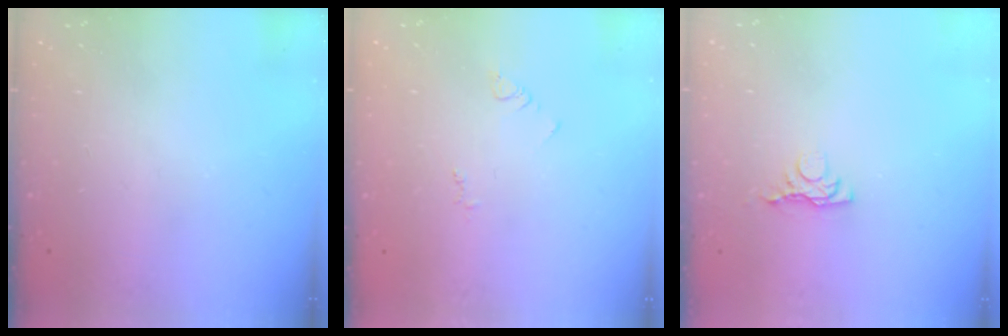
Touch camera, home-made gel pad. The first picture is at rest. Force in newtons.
{"total": 2.9, "press": 2.9, "slide": 0.4}
{"total": 3.7, "press": 3.7, "slide": 0.7}